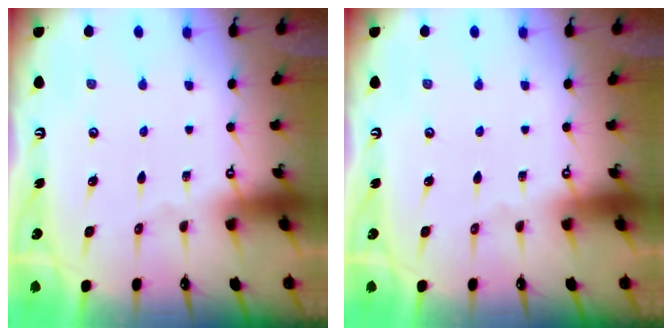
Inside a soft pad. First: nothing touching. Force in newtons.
{"total": 0.0}